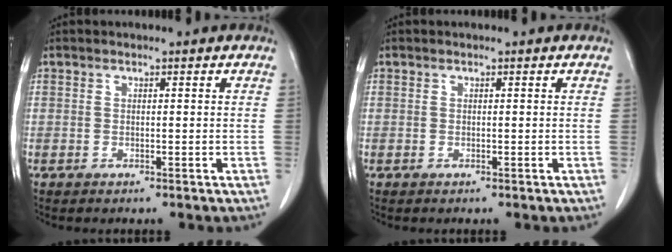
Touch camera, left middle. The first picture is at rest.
{"total": 0.0}